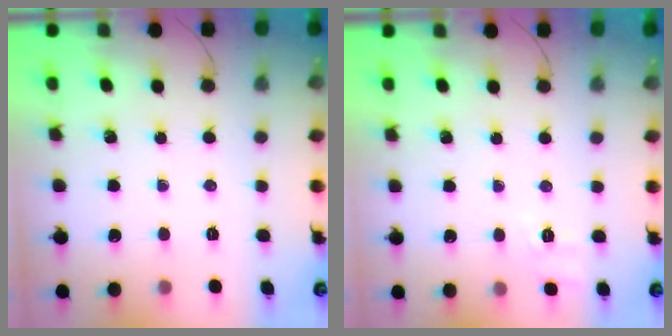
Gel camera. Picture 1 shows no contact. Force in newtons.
{"total": 7.6, "press": 7.3, "slide": 2.1}